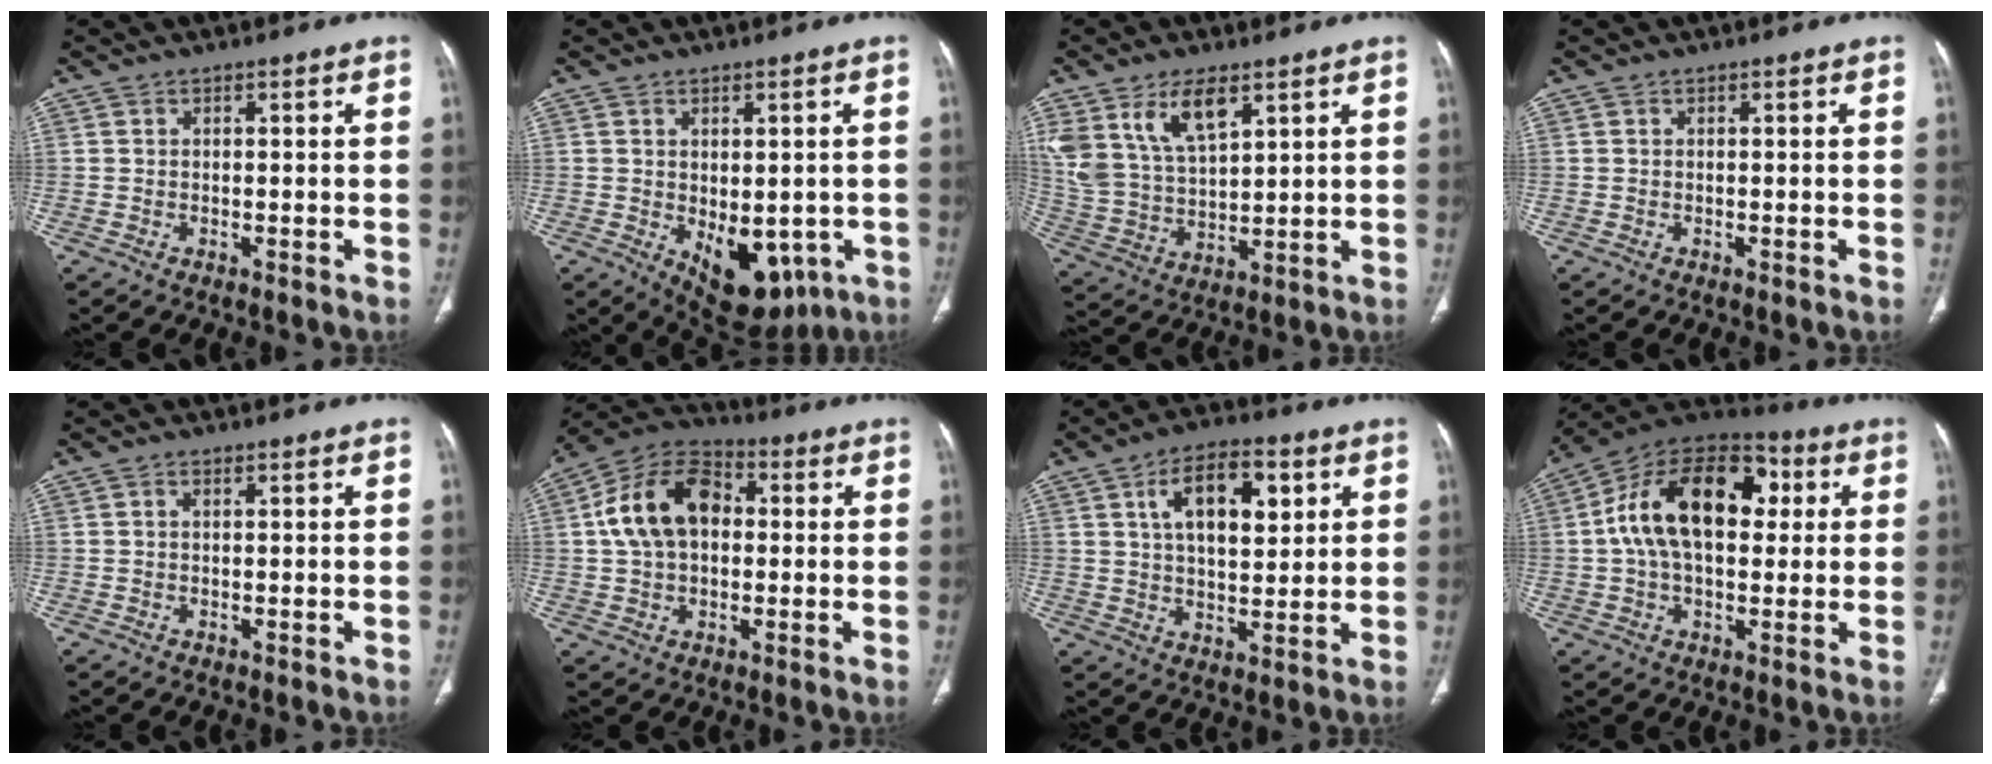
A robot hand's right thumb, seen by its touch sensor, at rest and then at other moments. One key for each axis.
{"total": 11.4, "fx": -3.0, "fy": 6.7, "fz": 8.7, "tx": -0.089, "ty": -0.005, "tz": -0.020}
{"total": 13.0, "fx": 7.2, "fy": 6.4, "fz": 8.8, "tx": -0.162, "ty": -0.024, "tz": 0.153}
{"total": 0.0}
{"total": 0.7, "fx": 0.3, "fy": 0.4, "fz": 0.5, "tx": -0.011, "ty": 0.003, "tz": 0.004}
{"total": 14.6, "fx": 1.8, "fy": 9.9, "fz": 10.6, "tx": -0.174, "ty": 0.027, "tz": 0.020}
{"total": 12.8, "fx": 4.5, "fy": 6.6, "fz": 10.0, "tx": -0.134, "ty": -0.006, "tz": 0.072}
{"total": 20.9, "fx": 3.5, "fy": 12.6, "fz": 16.3, "tx": -0.255, "ty": 0.030, "tz": 0.048}